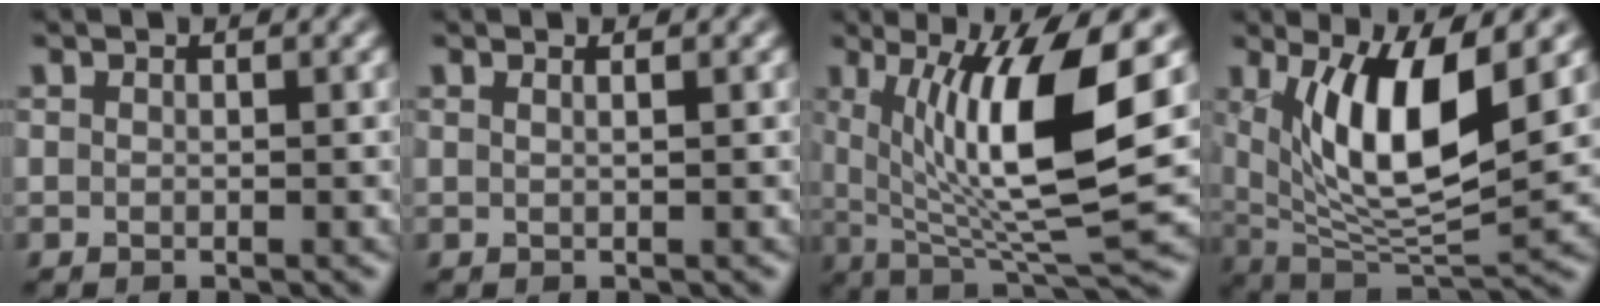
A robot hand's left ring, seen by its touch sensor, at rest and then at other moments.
{"total": 1.1, "force": [0.6, 0.5, 0.8], "torque": [-0.003, -0.001, -0.001]}
{"total": 11.3, "force": [2.1, 2.7, 10.8], "torque": [-0.178, -0.011, 0.045]}
{"total": 9.6, "force": [2.8, 3.2, 8.7], "torque": [-0.151, -0.017, 0.055]}